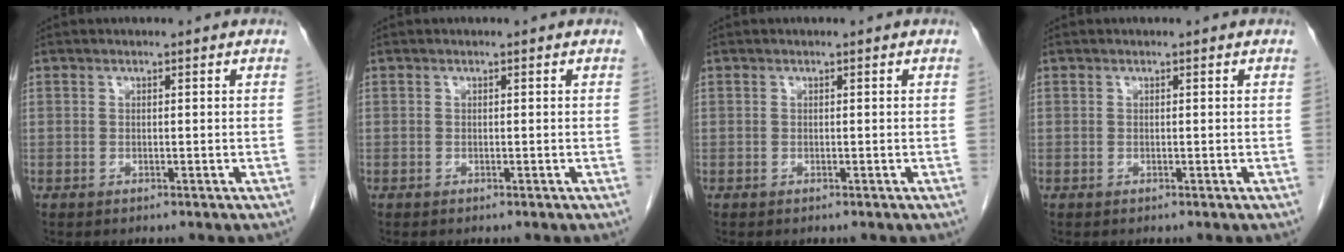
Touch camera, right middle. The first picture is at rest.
{"total": 0.0}
{"total": 0.0}
{"total": 0.0}